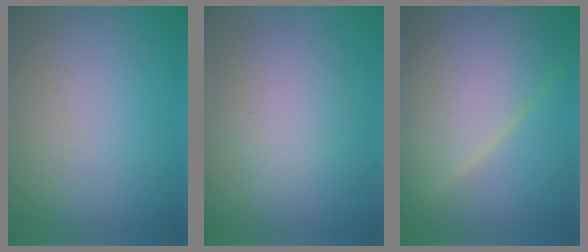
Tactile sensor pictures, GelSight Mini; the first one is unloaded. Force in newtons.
{"total": 3.8, "press": 3.8, "slide": 0.2}
{"total": 11.2, "press": 11.2, "slide": 0.9}